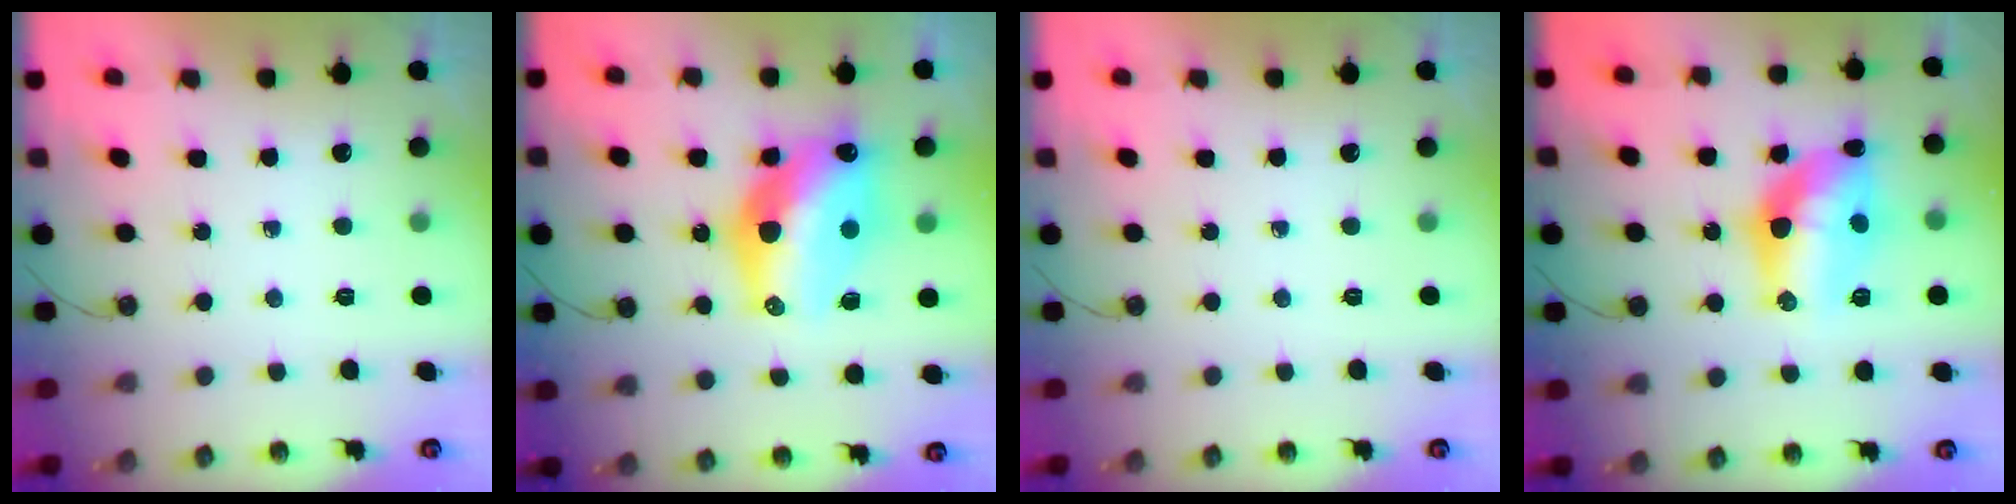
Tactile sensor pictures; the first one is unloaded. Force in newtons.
{"total": 16.2, "press": 16.1, "slide": 1.0}
{"total": 0.0}
{"total": 14.6, "press": 14.0, "slide": 4.0}